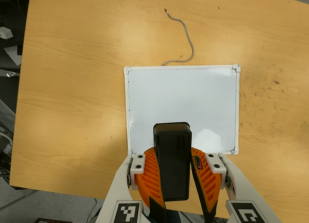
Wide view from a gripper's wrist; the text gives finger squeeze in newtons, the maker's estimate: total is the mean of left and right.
{"total": 10.3, "left": 9.8, "right": 10.8}